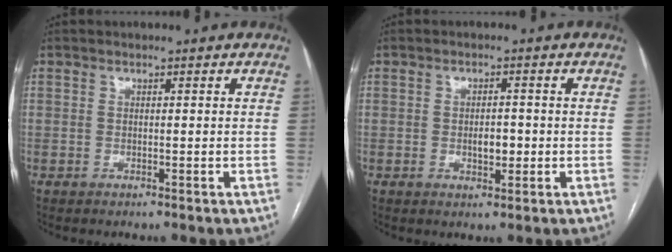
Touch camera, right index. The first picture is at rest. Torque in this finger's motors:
{"motor_torque": [0.42, -0.08, 0.25, 0.06]}